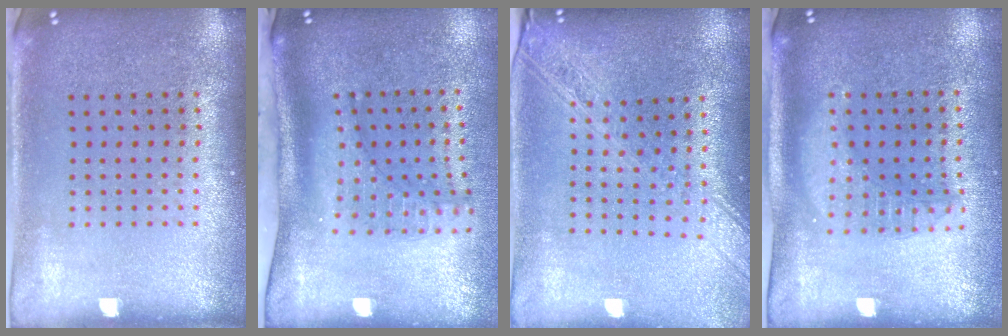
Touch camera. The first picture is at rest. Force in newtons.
{"total": 1.9, "press": 1.4, "slide": 1.3}
{"total": 2.3, "press": 1.9, "slide": 1.3}
{"total": 1.7, "press": 1.5, "slide": 0.9}